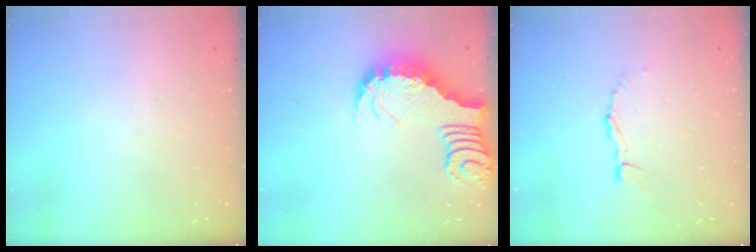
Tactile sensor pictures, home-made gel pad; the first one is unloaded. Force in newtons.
{"total": 3.3, "press": 3.3, "slide": 0.5}
{"total": 3.5, "press": 3.5, "slide": 0.3}